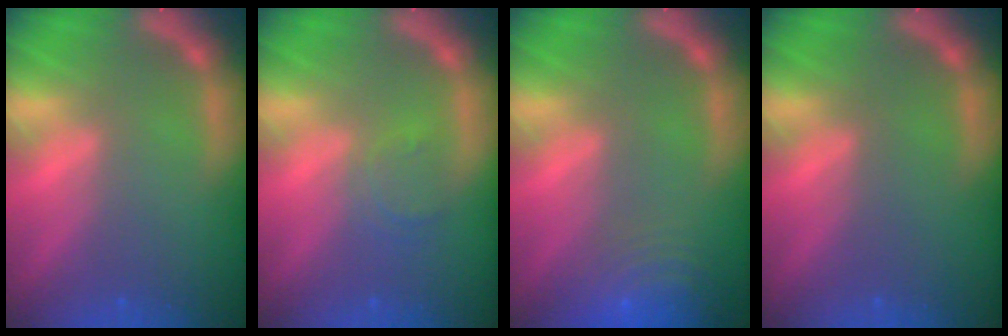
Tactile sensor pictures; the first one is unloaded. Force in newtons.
{"total": 2.4}
{"total": 9.1}
{"total": 0.0}